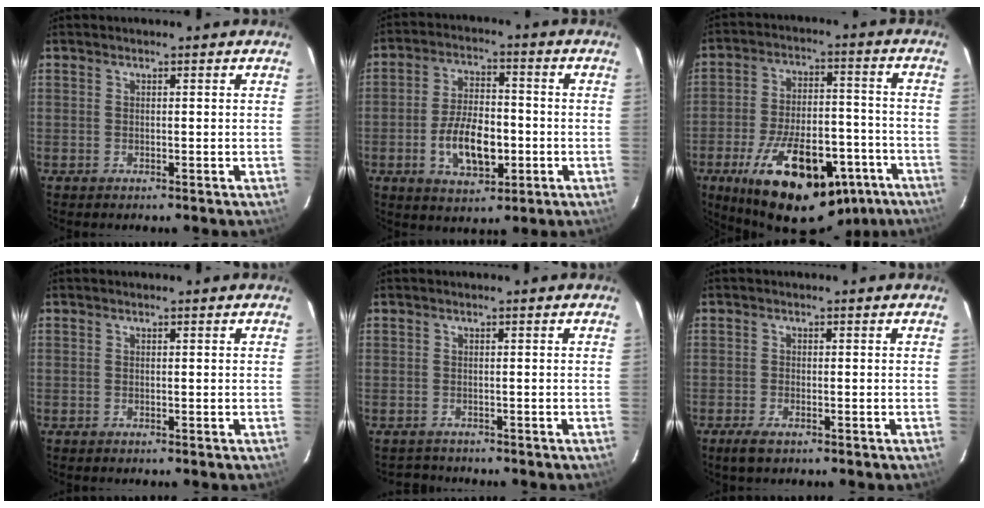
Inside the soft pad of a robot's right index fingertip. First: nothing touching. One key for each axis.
{"total": 11.0, "fx": -3.0, "fy": 5.6, "fz": 9.0, "tx": -0.177, "ty": 0.005, "tz": -0.044}
{"total": 24.5, "fx": -14.6, "fy": 11.2, "fz": 16.3, "tx": -0.276, "ty": -0.001, "tz": -0.200}
{"total": 0.0}
{"total": 2.0, "fx": -1.8, "fy": 0.9, "fz": -0.4, "tx": 0.007, "ty": 0.007, "tz": -0.027}
{"total": 2.7, "fx": -1.9, "fy": 1.0, "fz": 1.7, "tx": -0.040, "ty": -0.007, "tz": -0.036}